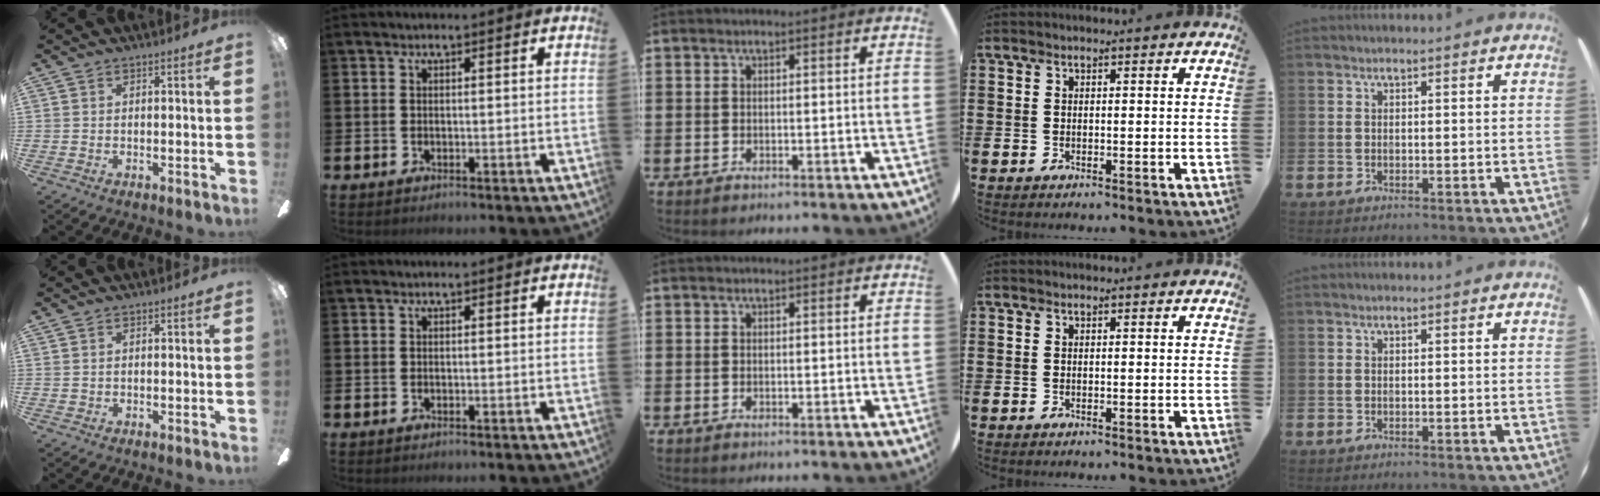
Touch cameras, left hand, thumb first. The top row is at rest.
{}